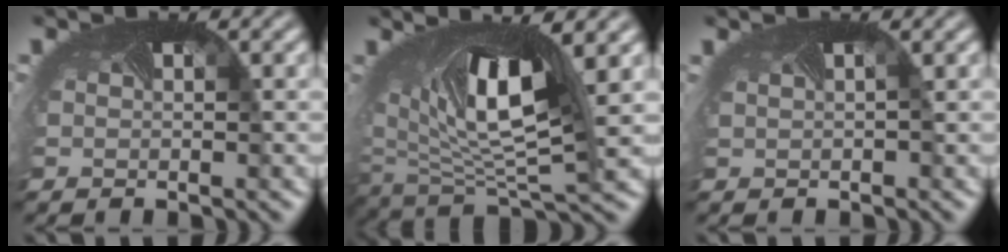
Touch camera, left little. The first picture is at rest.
{"total": 10.0, "force": [2.6, 4.0, 8.7], "torque": [-0.157, -0.005, 0.041]}
{"total": 1.2, "force": [0.6, 0.7, 0.8], "torque": [-0.011, 0.014, 0.001]}